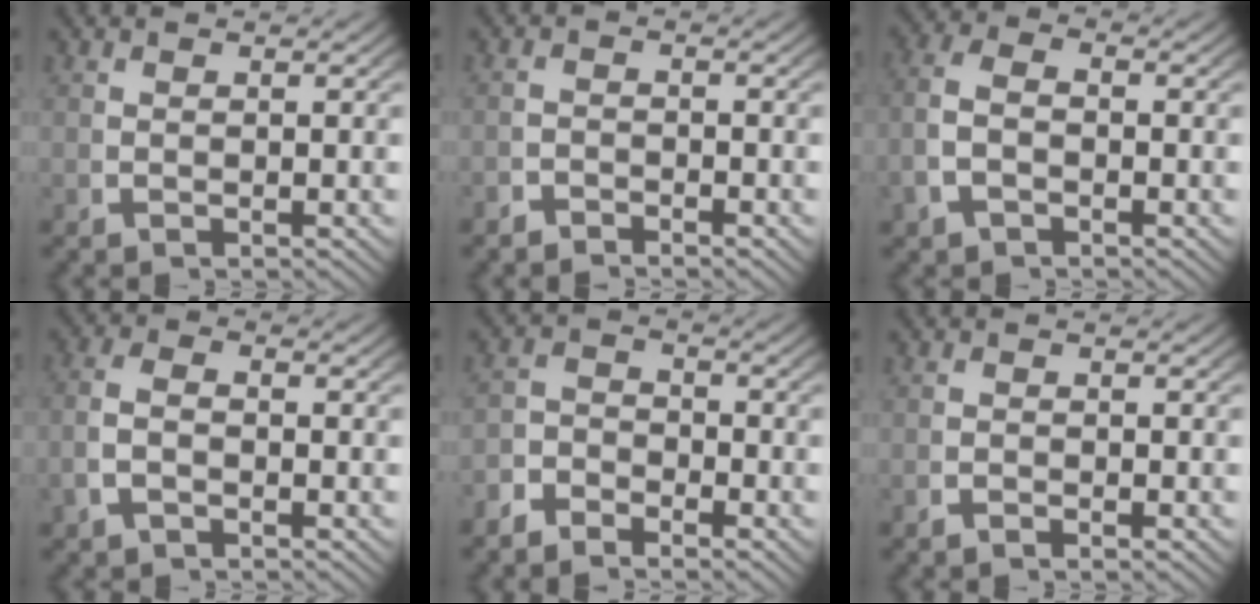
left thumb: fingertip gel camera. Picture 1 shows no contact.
{"total": 1.4, "force": [-1.4, 0.3, -0.2], "torque": [0.010, -0.002, -0.031]}
{"total": 3.4, "force": [-0.6, 2.3, 2.4], "torque": [-0.062, -0.001, -0.011]}
{"total": 2.4, "force": [-0.7, 1.5, 1.8], "torque": [-0.047, 0.002, -0.013]}
{"total": 2.5, "force": [-2.0, 1.4, 0.6], "torque": [0.008, -0.007, -0.042]}
{"total": 0.7, "force": [-0.6, 0.1, 0.3], "torque": [-0.004, 0.000, -0.016]}